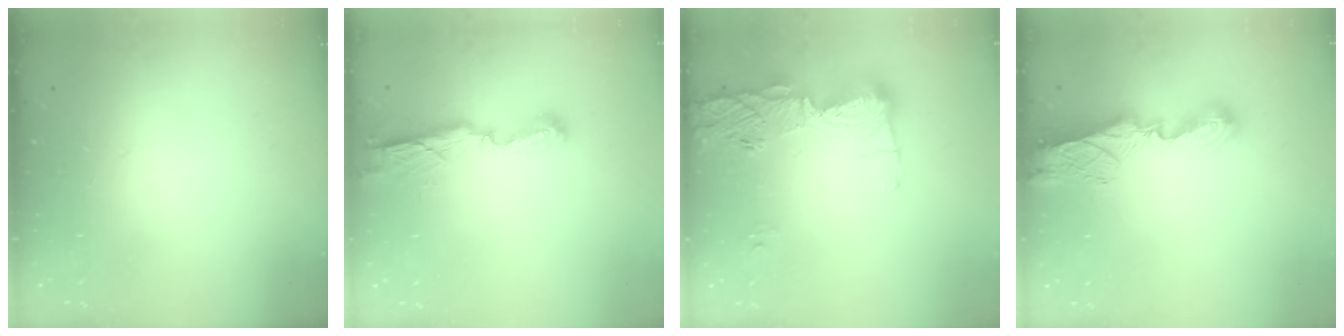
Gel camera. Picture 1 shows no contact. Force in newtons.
{"total": 7.7, "press": 7.7, "slide": 0.2}
{"total": 14.2, "press": 14.2, "slide": 1.5}
{"total": 10.2, "press": 10.1, "slide": 1.1}